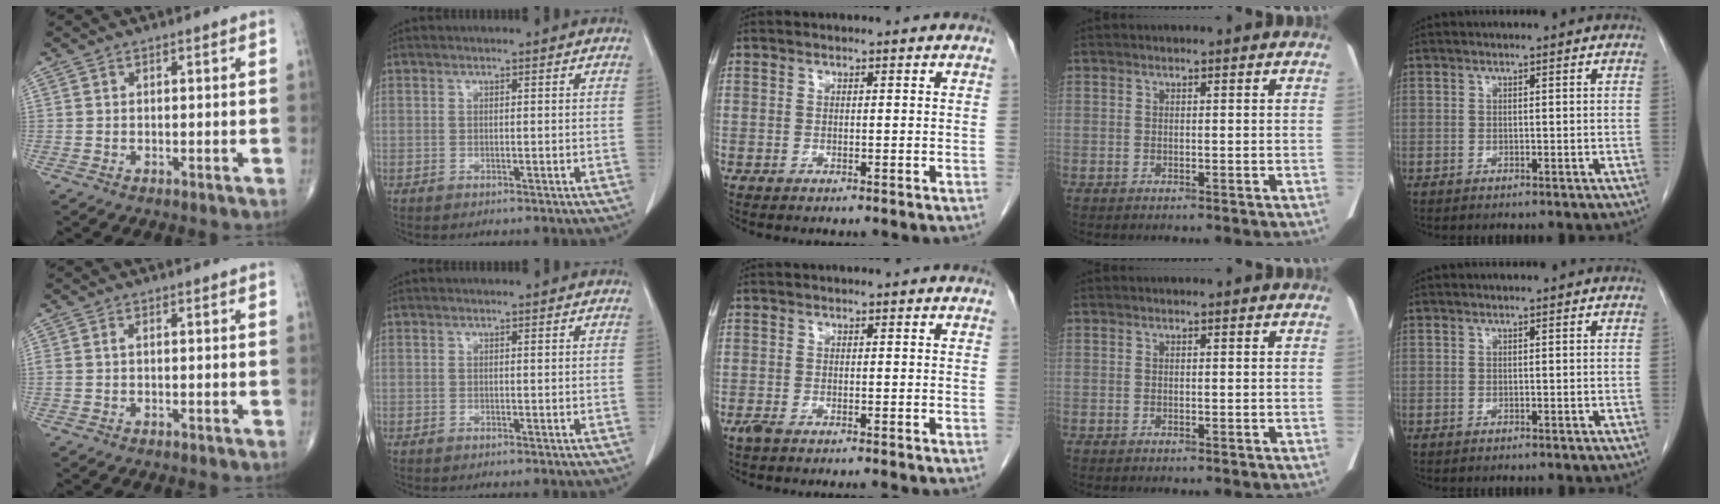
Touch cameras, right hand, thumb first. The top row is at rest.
{"thumb": {"total": 0.8, "force": [0.1, 0.3, 0.7], "torque": [-0.022, 0.006, 0.003]}, "middle": {"total": 1.9, "force": [-1.5, 0.2, 1.1], "torque": [-0.020, -0.005, -0.026]}}